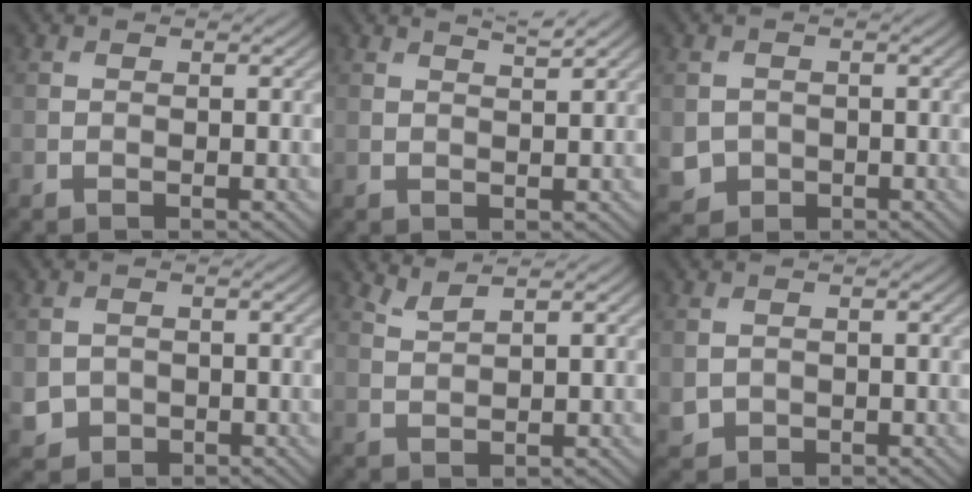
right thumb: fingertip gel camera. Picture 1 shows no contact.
{"total": 1.9, "force": [1.6, 0.2, 1.1], "torque": [-0.020, 0.001, 0.027]}
{"total": 2.9, "force": [-0.6, 2.7, 0.9], "torque": [-0.025, -0.013, -0.009]}
{"total": 2.7, "force": [-0.8, 2.5, 0.8], "torque": [-0.022, -0.011, -0.013]}
{"total": 2.0, "force": [1.7, 0.2, 0.9], "torque": [-0.028, 0.004, 0.042]}
{"total": 1.6, "force": [0.0, 1.5, 0.6], "torque": [-0.019, -0.012, 0.003]}